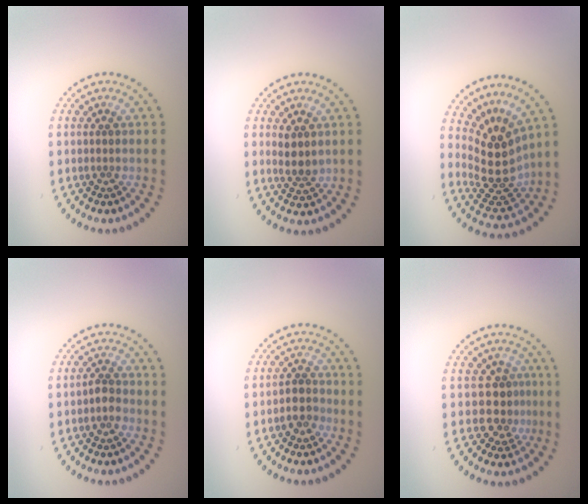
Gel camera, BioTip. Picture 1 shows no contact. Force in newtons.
{"total": 2.1, "press": 1.9, "slide": 0.8}
{"total": 4.7, "press": 3.7, "slide": 2.9}
{"total": 1.4, "press": 1.1, "slide": 0.8}
{"total": 1.9, "press": 1.6, "slide": 1.0}
{"total": 2.4, "press": 2.0, "slide": 1.4}